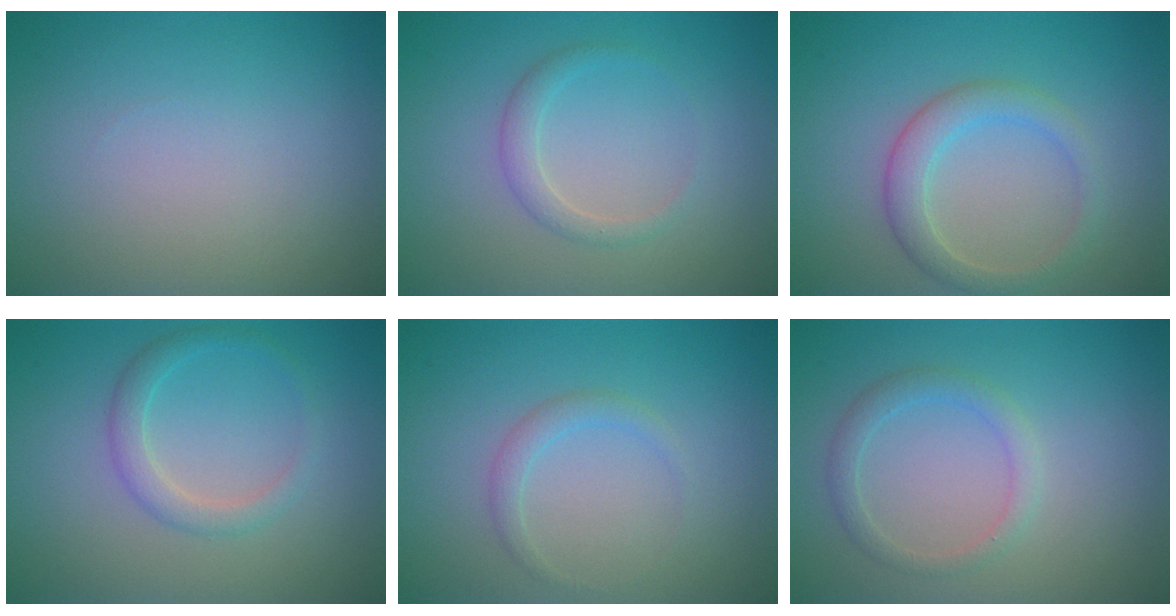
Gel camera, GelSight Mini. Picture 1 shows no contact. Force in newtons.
{"total": 1.7, "press": 1.7, "slide": 0.0}
{"total": 3.0, "press": 3.0, "slide": 0.0}
{"total": 2.1, "press": 2.1, "slide": 0.1}
{"total": 1.3, "press": 1.3, "slide": 0.1}
{"total": 1.9, "press": 1.9, "slide": 0.1}